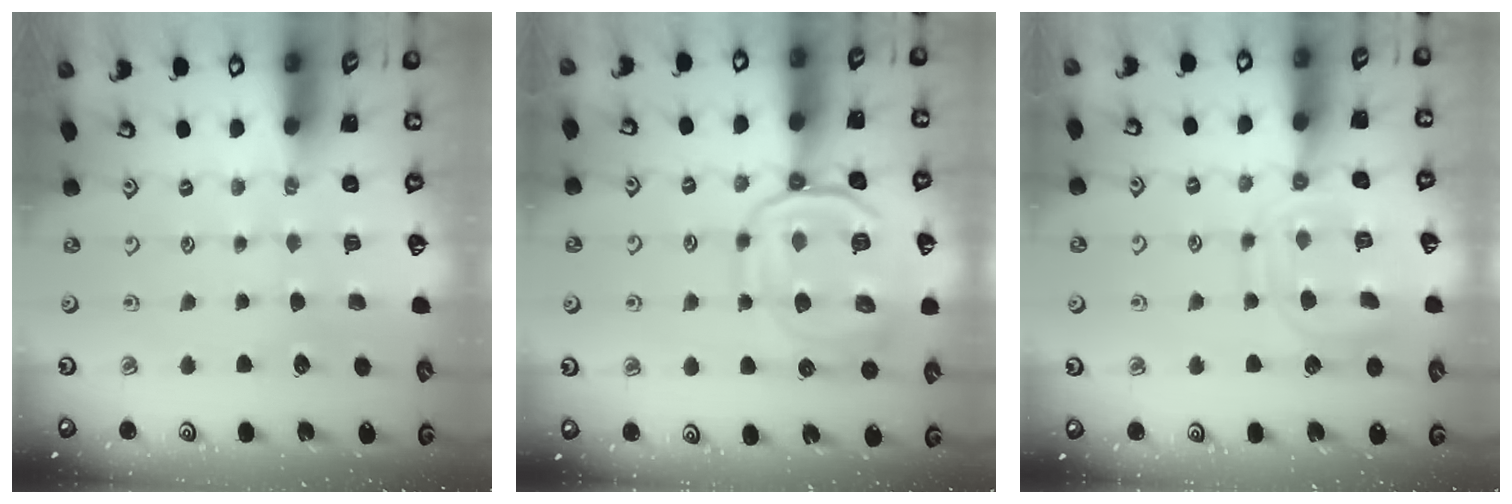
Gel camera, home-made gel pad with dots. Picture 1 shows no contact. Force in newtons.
{"total": 14.7, "press": 14.6, "slide": 1.5}
{"total": 12.5, "press": 12.5, "slide": 1.1}